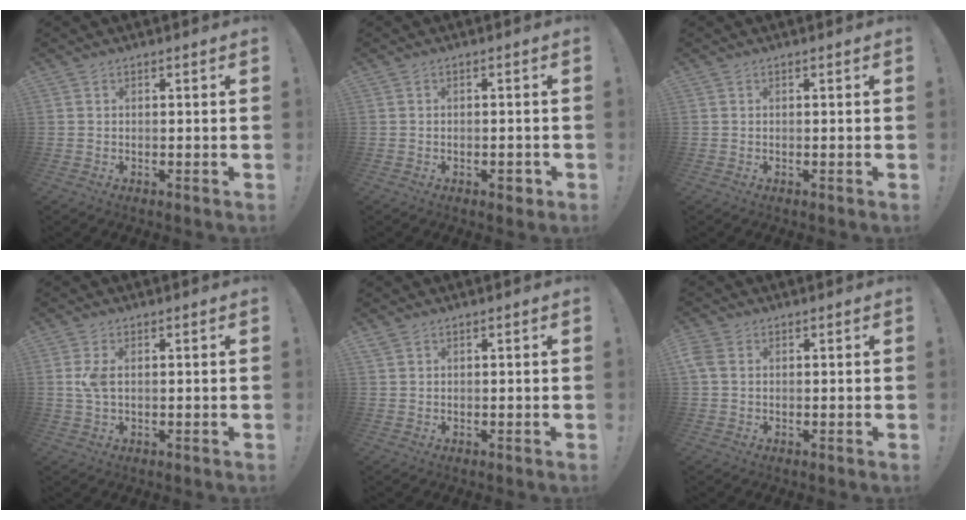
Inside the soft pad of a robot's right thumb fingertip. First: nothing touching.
{"total": 2.0, "force": [-1.0, 1.0, 1.4], "torque": [-0.010, 0.002, -0.017]}
{"total": 0.0}
{"total": 3.9, "force": [0.6, 2.0, 3.3], "torque": [-0.052, 0.001, 0.009]}
{"total": 1.5, "force": [1.0, 0.9, 0.5], "torque": [-0.004, -0.002, 0.019]}
{"total": 3.7, "force": [1.1, 2.8, 2.2], "torque": [-0.054, 0.007, 0.023]}